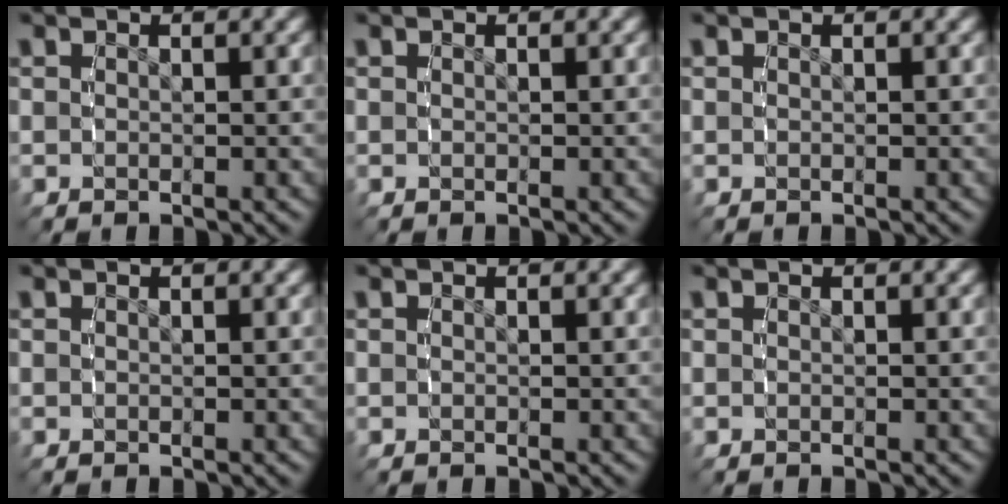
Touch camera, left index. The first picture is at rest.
{"total": 0.0}
{"total": 0.0}
{"total": 0.0}
{"total": 0.0}
{"total": 0.0}